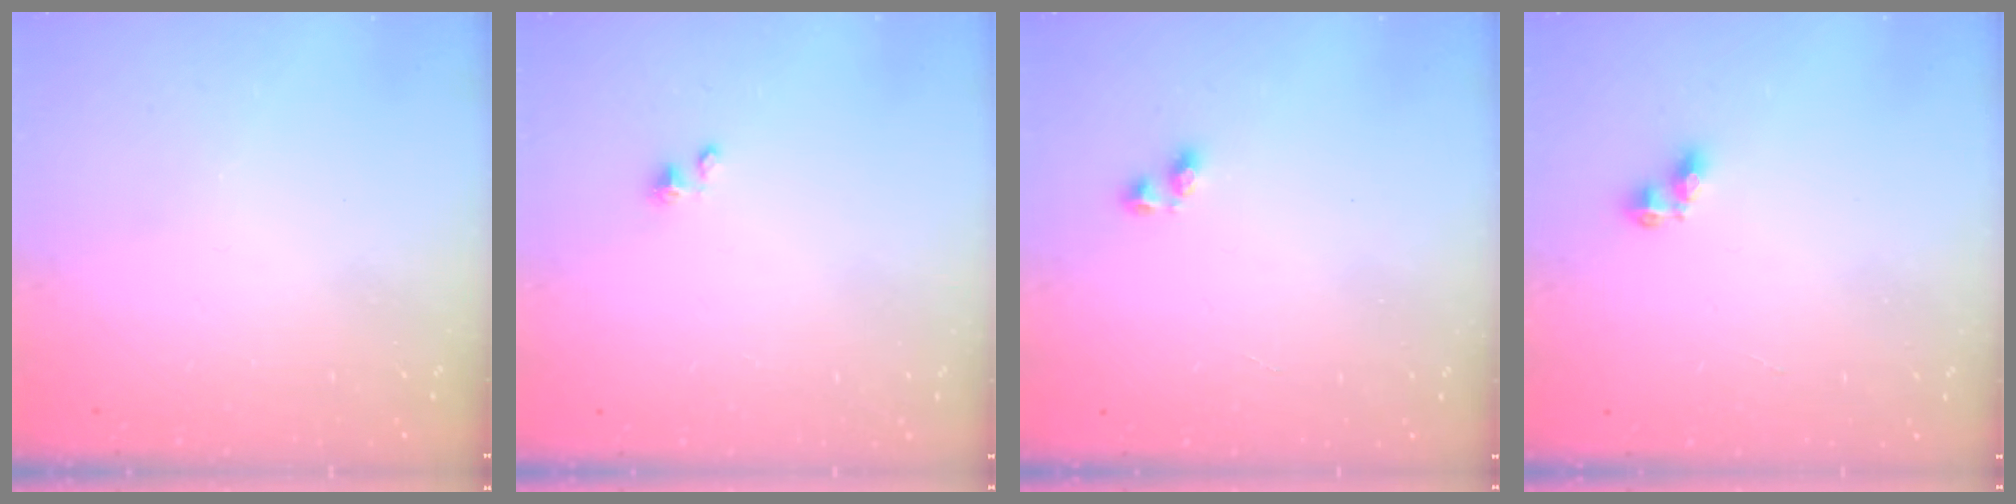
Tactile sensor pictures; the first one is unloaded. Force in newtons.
{"total": 1.5, "press": 1.5, "slide": 0.0}
{"total": 3.2, "press": 3.1, "slide": 0.6}
{"total": 3.4, "press": 3.4, "slide": 0.5}